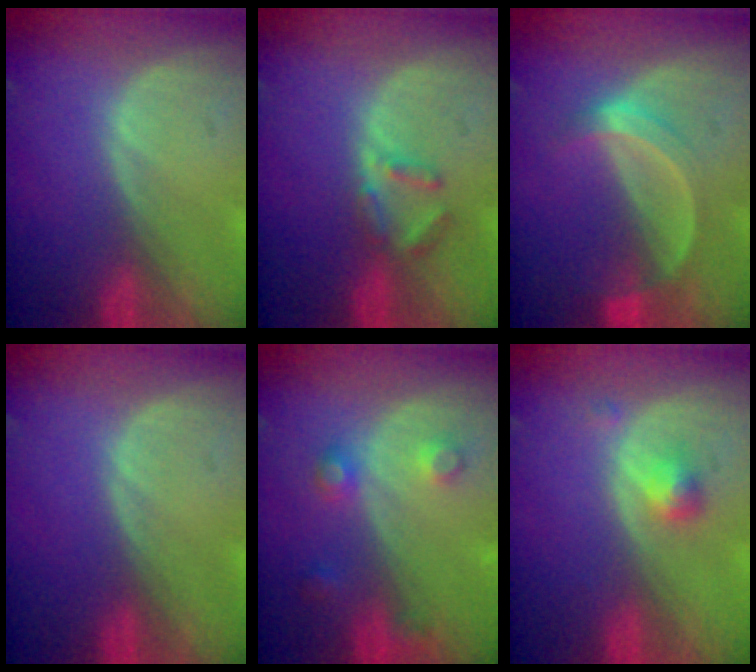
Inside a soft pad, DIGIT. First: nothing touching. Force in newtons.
{"total": 3.0, "press": 3.0, "slide": 0.4}
{"total": 5.0, "press": 4.9, "slide": 0.7}
{"total": 0.0}
{"total": 3.8, "press": 3.8, "slide": 0.1}
{"total": 2.4, "press": 2.4, "slide": 0.2}